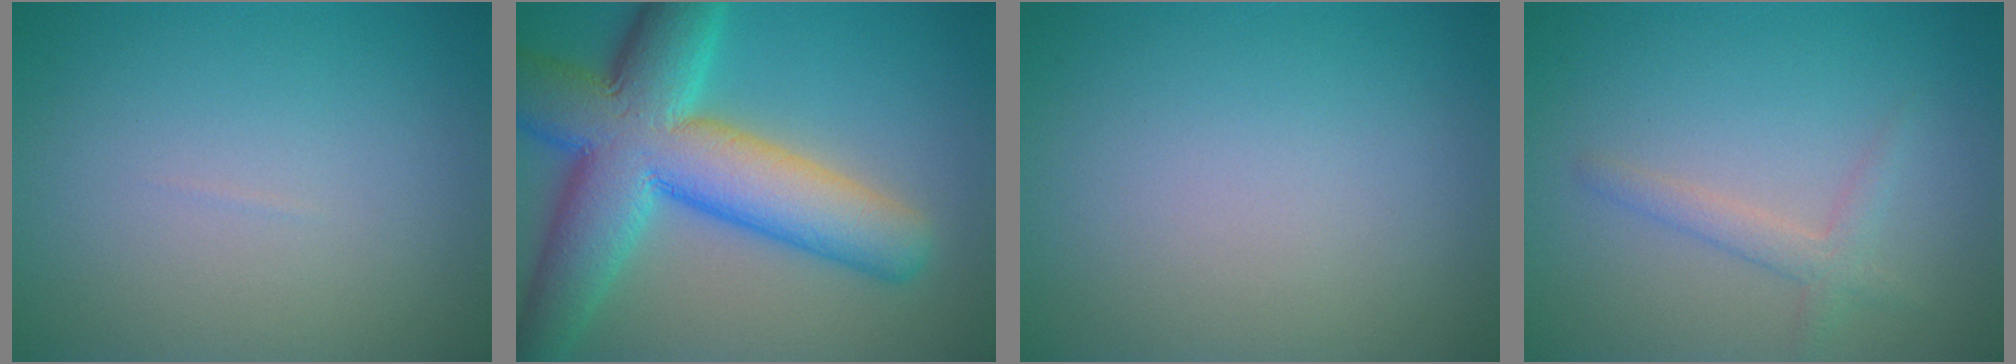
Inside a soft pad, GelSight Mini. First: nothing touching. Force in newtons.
{"total": 12.5, "press": 12.5, "slide": 0.7}
{"total": 0.0}
{"total": 1.9, "press": 1.9, "slide": 0.1}